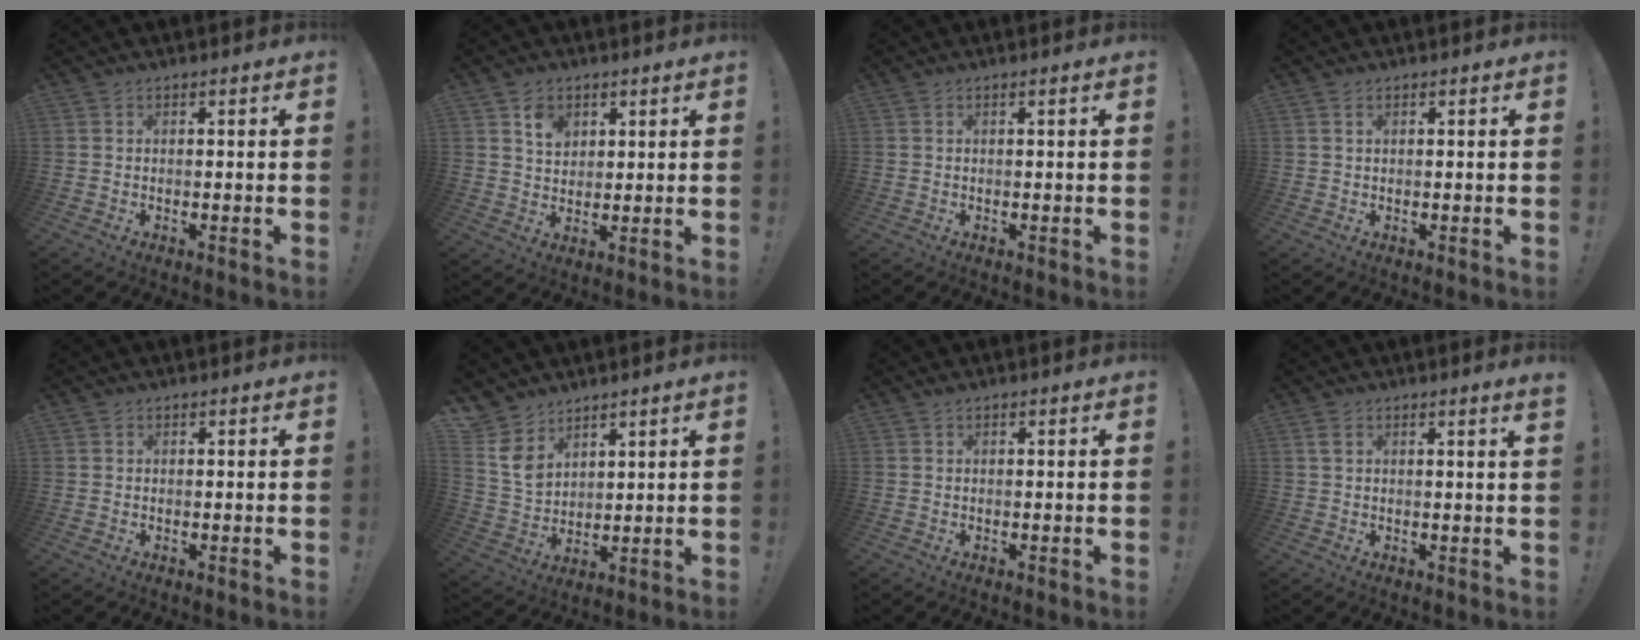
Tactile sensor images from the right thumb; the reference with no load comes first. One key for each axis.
{"total": 6.3, "fx": 3.5, "fy": 4.5, "fz": 2.6, "tx": -0.031, "ty": -0.016, "tz": 0.061}
{"total": 0.8, "fx": 0.3, "fy": -0.2, "fz": 0.7, "tx": -0.006, "ty": -0.003, "tz": 0.003}
{"total": 0.8, "fx": 0.4, "fy": 0.4, "fz": 0.5, "tx": -0.007, "ty": 0.000, "tz": 0.006}
{"total": 0.7, "fx": 0.4, "fy": 0.6, "fz": 0.0, "tx": 0.003, "ty": -0.002, "tz": 0.008}
{"total": 8.8, "fx": 6.1, "fy": 5.8, "fz": 2.6, "tx": -0.061, "ty": -0.038, "tz": 0.128}
{"total": 0.6, "fx": 0.5, "fy": 0.1, "fz": 0.3, "tx": 0.002, "ty": -0.002, "tz": 0.008}
{"total": 2.5, "fx": 1.8, "fy": -0.1, "fz": 1.8, "tx": -0.021, "ty": -0.009, "tz": 0.028}